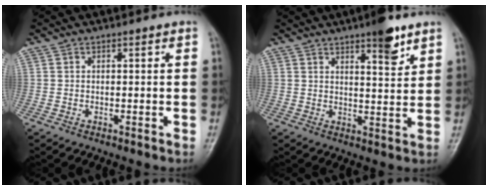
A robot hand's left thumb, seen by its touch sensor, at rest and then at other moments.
{"total": 6.9, "force": [4.5, 1.6, 4.9], "torque": [-0.058, -0.028, 0.064]}